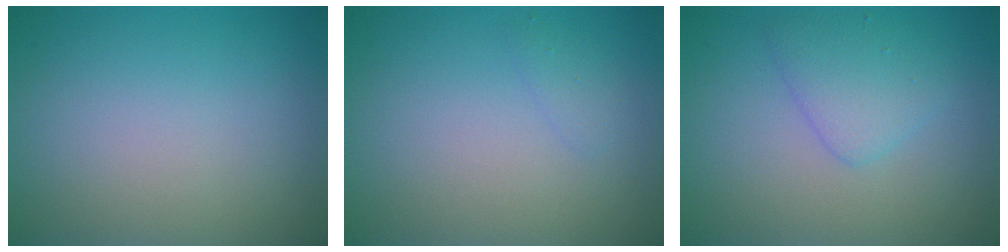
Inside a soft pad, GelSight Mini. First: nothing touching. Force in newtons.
{"total": 0.8, "press": 0.8, "slide": 0.0}
{"total": 2.6, "press": 2.6, "slide": 0.2}